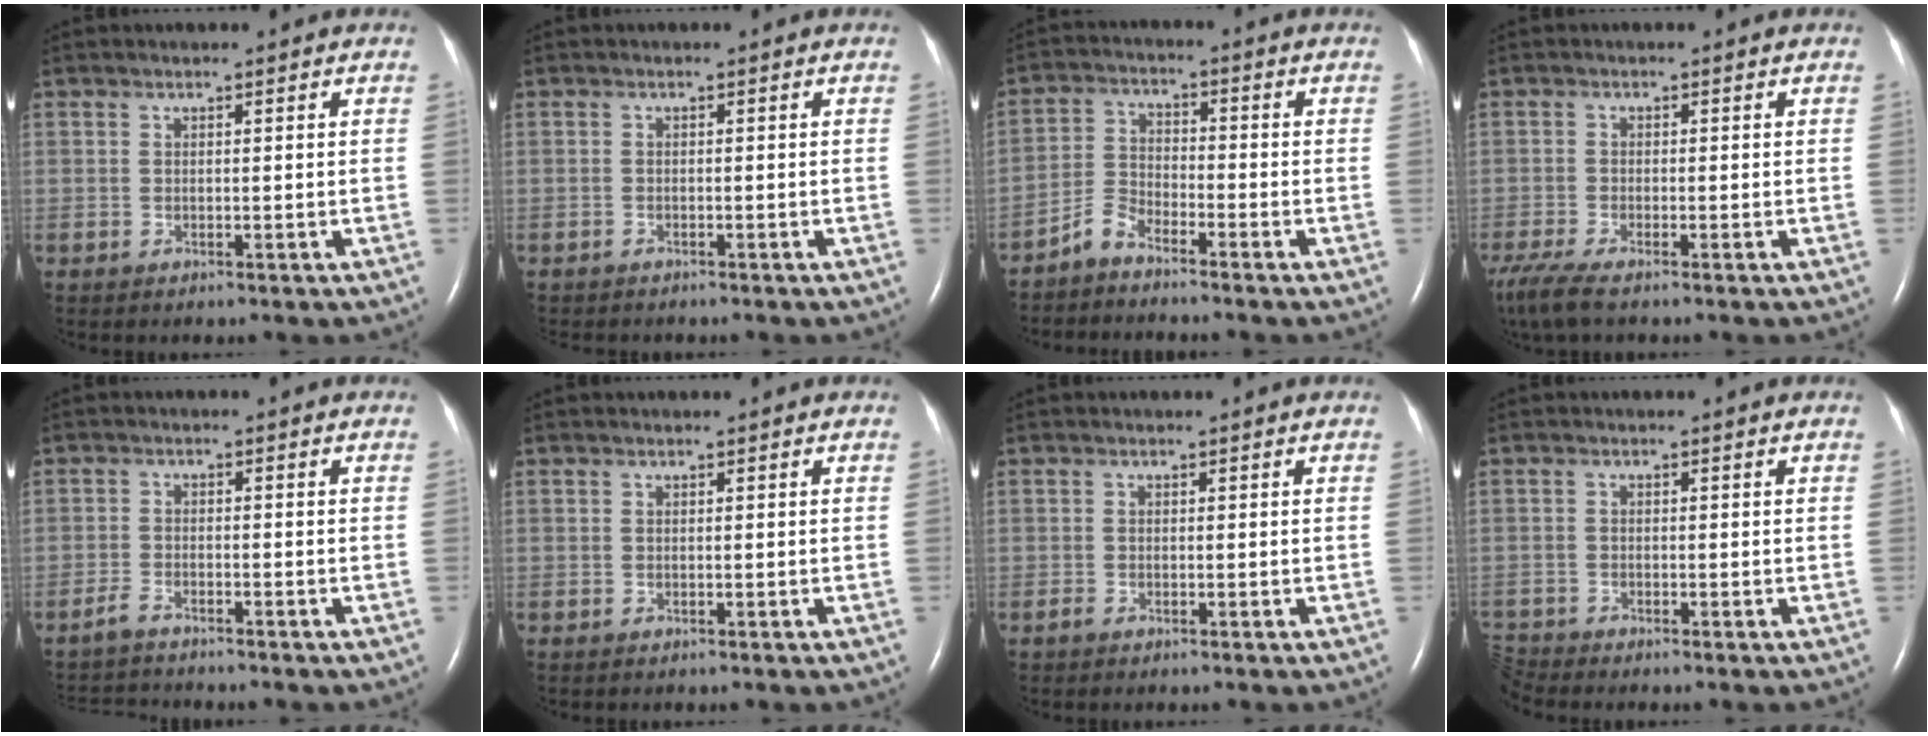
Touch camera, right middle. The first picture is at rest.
{"total": 1.9, "force": [-1.7, 0.6, 0.5], "torque": [-0.015, -0.002, -0.021]}
{"total": 3.9, "force": [-3.6, 0.9, 1.2], "torque": [-0.028, -0.009, -0.074]}
{"total": 5.9, "force": [-4.5, 0.7, 3.7], "torque": [-0.080, -0.019, -0.084]}
{"total": 4.1, "force": [-4.0, 0.0, 0.8], "torque": [-0.018, -0.017, -0.069]}
{"total": 0.0}
{"total": 0.6, "force": [-0.5, 0.2, 0.2], "torque": [-0.010, -0.001, -0.010]}
{"total": 2.0, "force": [-1.9, -0.5, -0.2], "torque": [-0.005, -0.015, -0.038]}